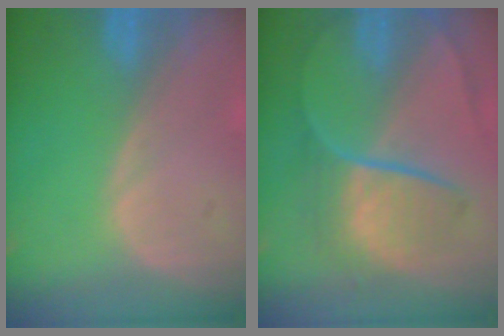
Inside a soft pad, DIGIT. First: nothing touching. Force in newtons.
{"total": 8.9, "press": 7.6, "slide": 4.7}